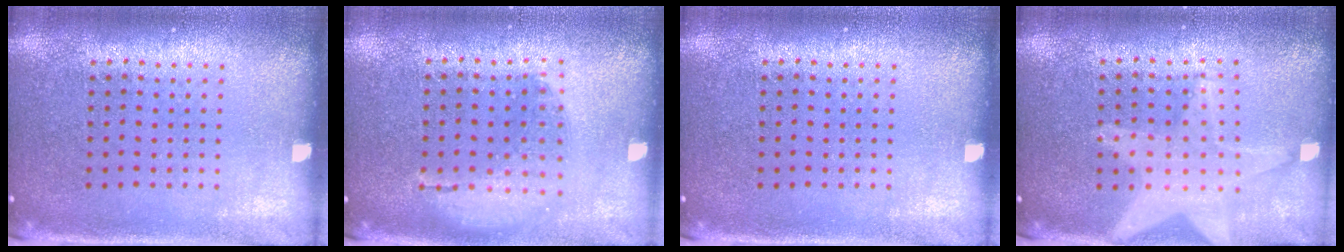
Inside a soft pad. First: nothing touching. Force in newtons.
{"total": 1.3, "press": 1.1, "slide": 0.6}
{"total": 0.0}
{"total": 2.0, "press": 1.7, "slide": 1.0}